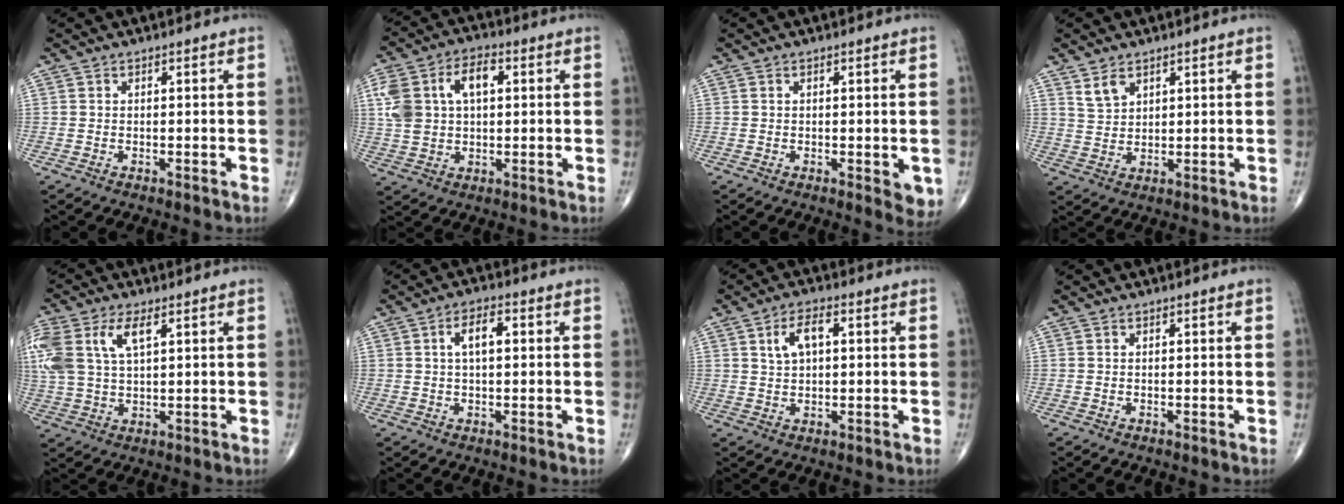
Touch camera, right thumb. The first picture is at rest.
{"total": 12.4, "force": [2.7, 7.8, 9.3], "torque": [-0.170, 0.021, 0.051]}
{"total": 4.0, "force": [-0.7, 1.6, 3.6], "torque": [-0.027, -0.006, -0.008]}
{"total": 3.6, "force": [2.4, 2.0, 1.7], "torque": [-0.026, -0.015, 0.055]}
{"total": 15.3, "force": [5.4, 8.2, 11.7], "torque": [-0.294, 0.012, 0.105]}
{"total": 5.2, "force": [1.1, 2.3, 4.5], "torque": [-0.075, 0.008, 0.016]}
{"total": 5.6, "force": [1.6, 2.9, 4.5], "torque": [-0.080, 0.007, 0.029]}
{"total": 0.0}